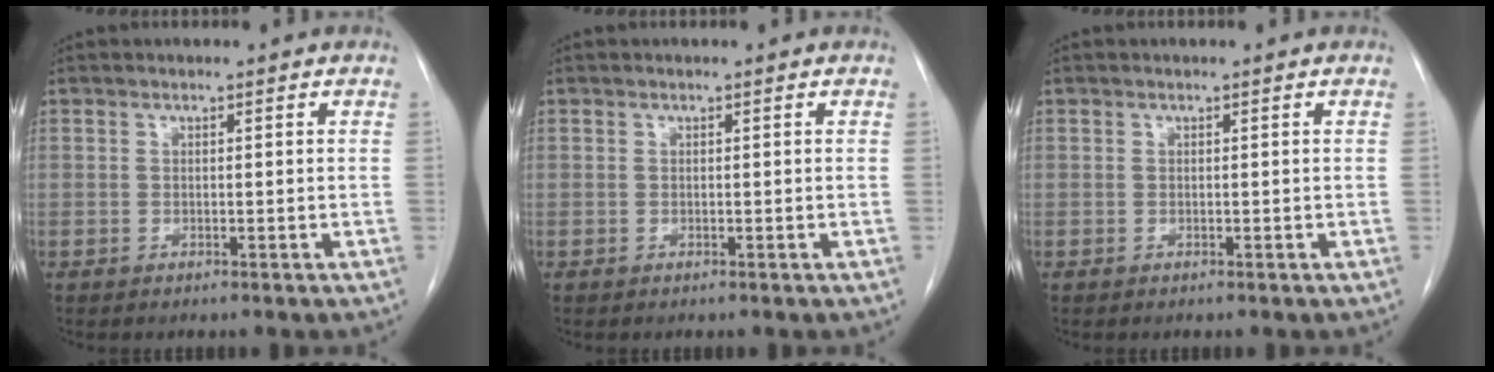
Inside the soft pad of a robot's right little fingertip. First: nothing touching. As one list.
[{"total": 0.0}, {"total": 0.0}]